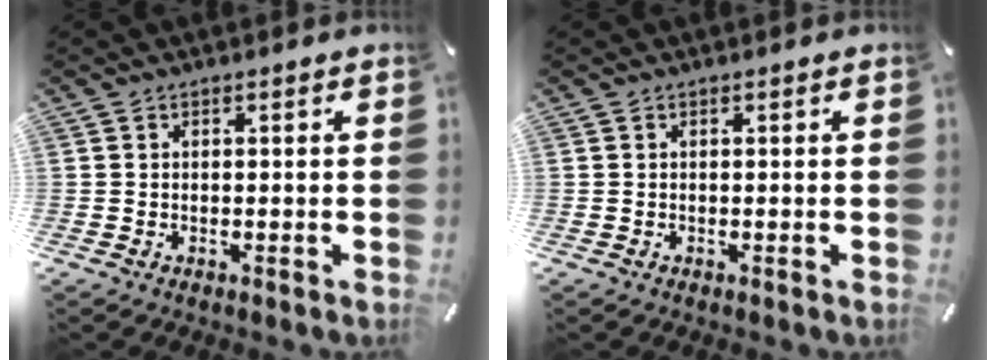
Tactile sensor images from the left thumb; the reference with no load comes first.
{"total": 0.0}